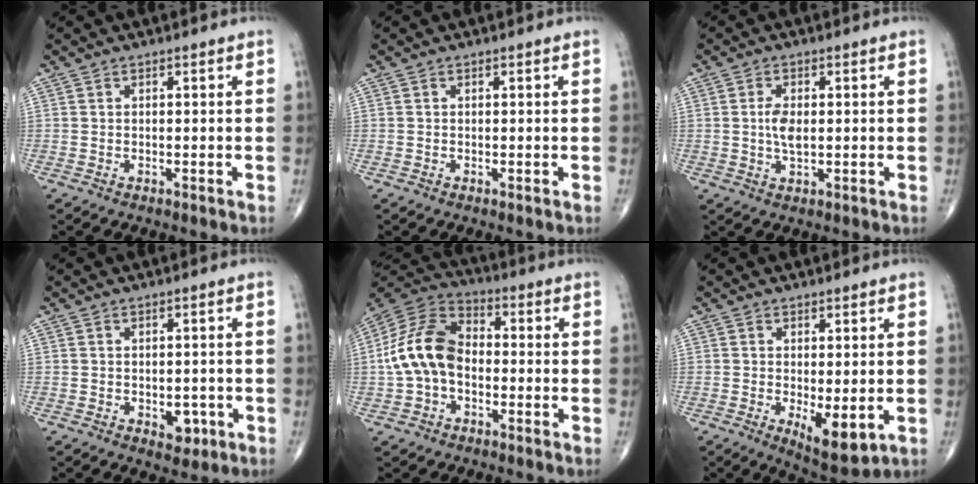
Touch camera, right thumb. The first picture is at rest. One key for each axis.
{"total": 0.0}
{"total": 3.8, "fx": 0.2, "fy": 1.8, "fz": 3.4, "tx": -0.067, "ty": -0.004, "tz": 0.004}
{"total": 3.4, "fx": -1.0, "fy": 2.3, "fz": 2.3, "tx": -0.013, "ty": 0.001, "tz": -0.007}
{"total": 12.9, "fx": -1.4, "fy": 8.8, "fz": 9.4, "tx": -0.178, "ty": 0.038, "tz": -0.039}
{"total": 6.9, "fx": -1.2, "fy": 2.6, "fz": 6.3, "tx": -0.092, "ty": -0.023, "tz": -0.008}